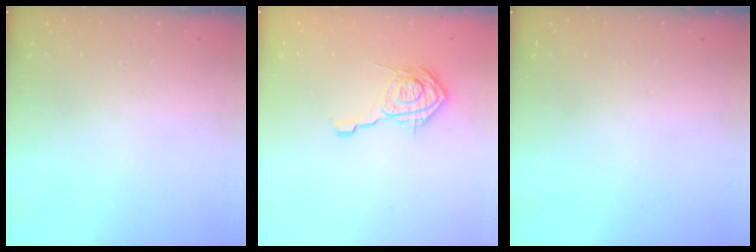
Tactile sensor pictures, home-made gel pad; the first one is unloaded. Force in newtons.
{"total": 14.9, "press": 14.9, "slide": 0.5}
{"total": 0.0}